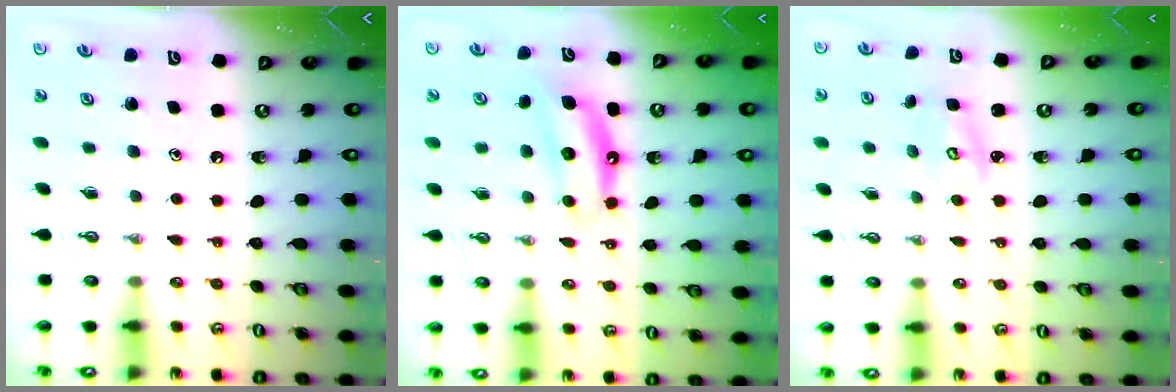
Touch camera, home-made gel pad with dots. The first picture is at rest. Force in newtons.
{"total": 6.6, "press": 6.6, "slide": 0.5}
{"total": 3.5, "press": 3.5, "slide": 0.4}